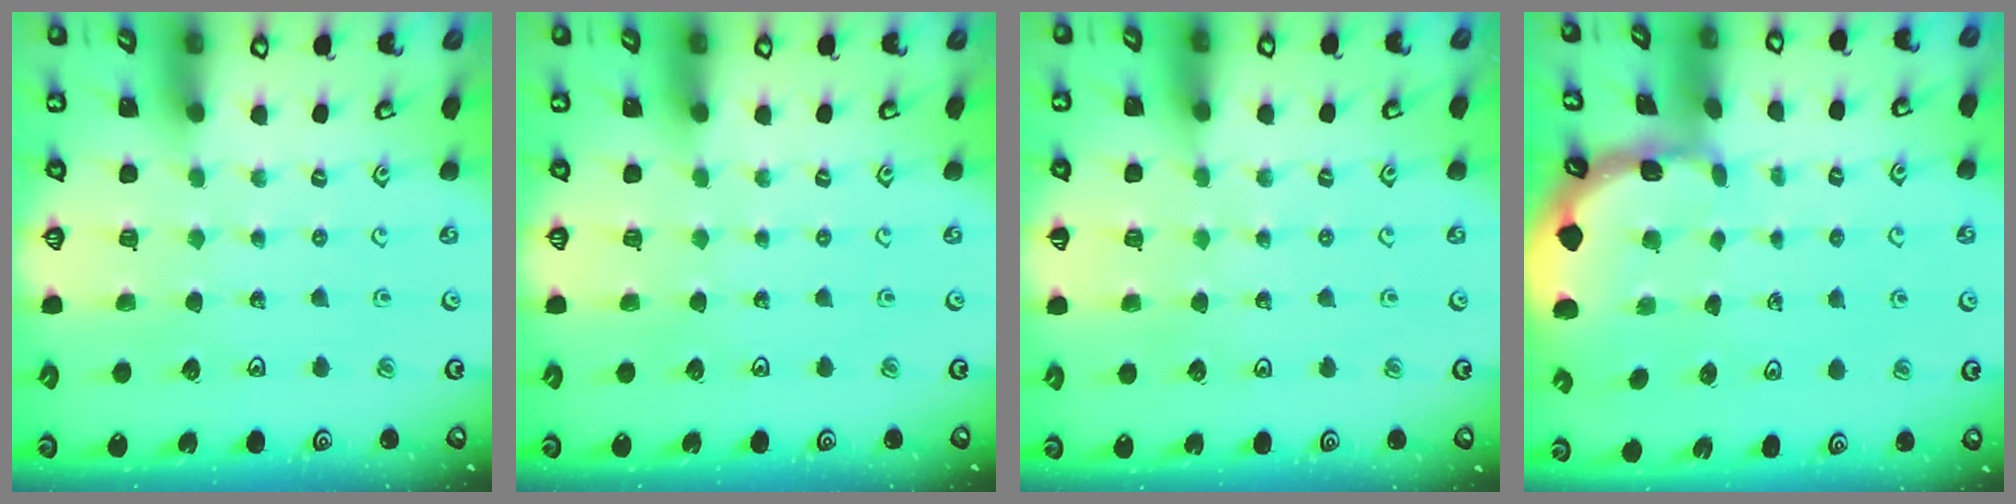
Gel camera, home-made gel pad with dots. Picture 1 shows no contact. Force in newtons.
{"total": 0.0}
{"total": 2.4, "press": 2.4, "slide": 0.5}
{"total": 1.5, "press": 1.5, "slide": 0.2}